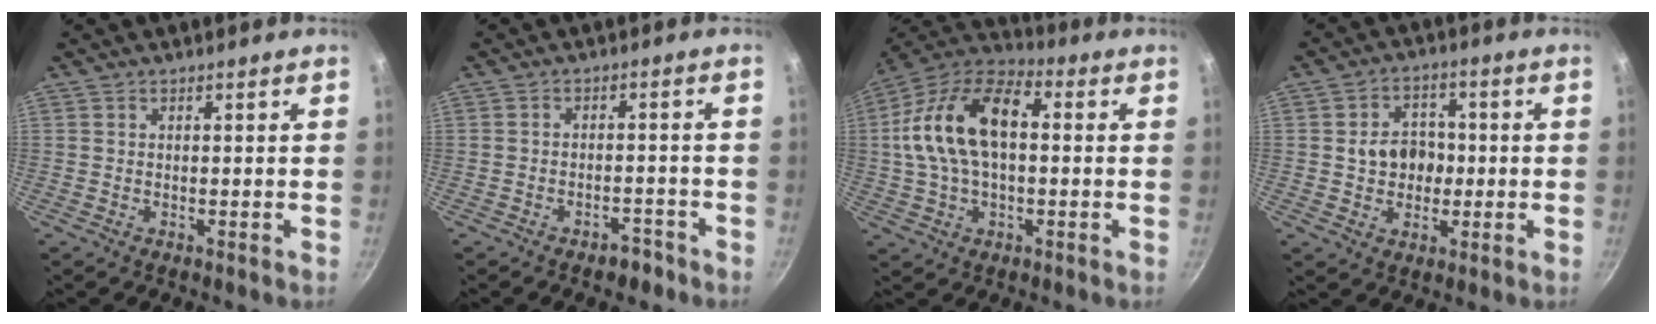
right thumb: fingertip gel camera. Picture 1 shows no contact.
{"total": 3.6, "force": [-2.6, 1.9, 1.7], "torque": [-0.010, 0.030, -0.024]}
{"total": 18.5, "force": [1.7, 10.6, 15.1], "torque": [-0.271, 0.037, 0.013]}
{"total": 8.2, "force": [-0.2, 6.7, 4.7], "torque": [-0.046, 0.011, -0.008]}